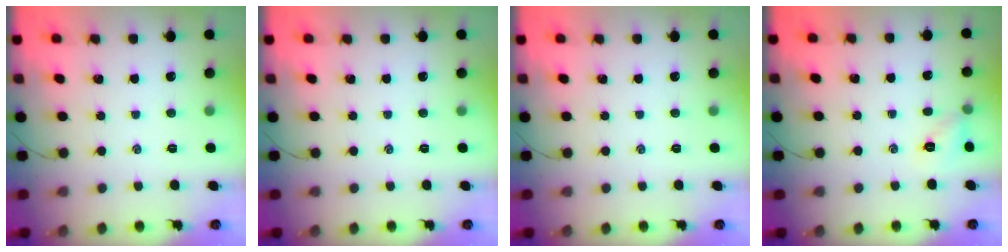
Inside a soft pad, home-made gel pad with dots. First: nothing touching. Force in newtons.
{"total": 0.0}
{"total": 0.0}
{"total": 6.3, "press": 6.2, "slide": 0.7}